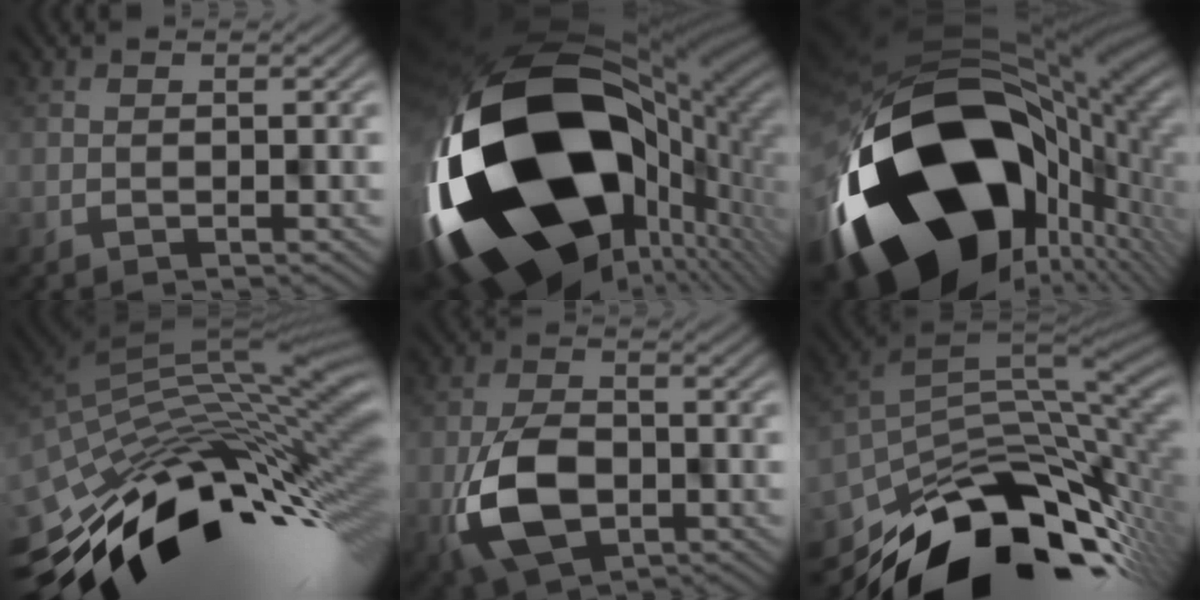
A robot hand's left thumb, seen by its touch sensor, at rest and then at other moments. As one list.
[{"total": 23.0, "force": [-4.3, 13.9, 17.8], "torque": [-0.372, -0.079, -0.045]}, {"total": 21.9, "force": [-5.7, 13.8, 16.0], "torque": [-0.335, -0.082, -0.058]}, {"total": 14.6, "force": [-5.6, 6.2, 11.9], "torque": [-0.208, -0.008, -0.100]}, {"total": 9.6, "force": [-3.0, 5.8, 7.0], "torque": [-0.164, -0.015, -0.061]}, {"total": 16.5, "force": [-8.4, 8.8, 11.1], "torque": [-0.186, -0.038, -0.131]}]